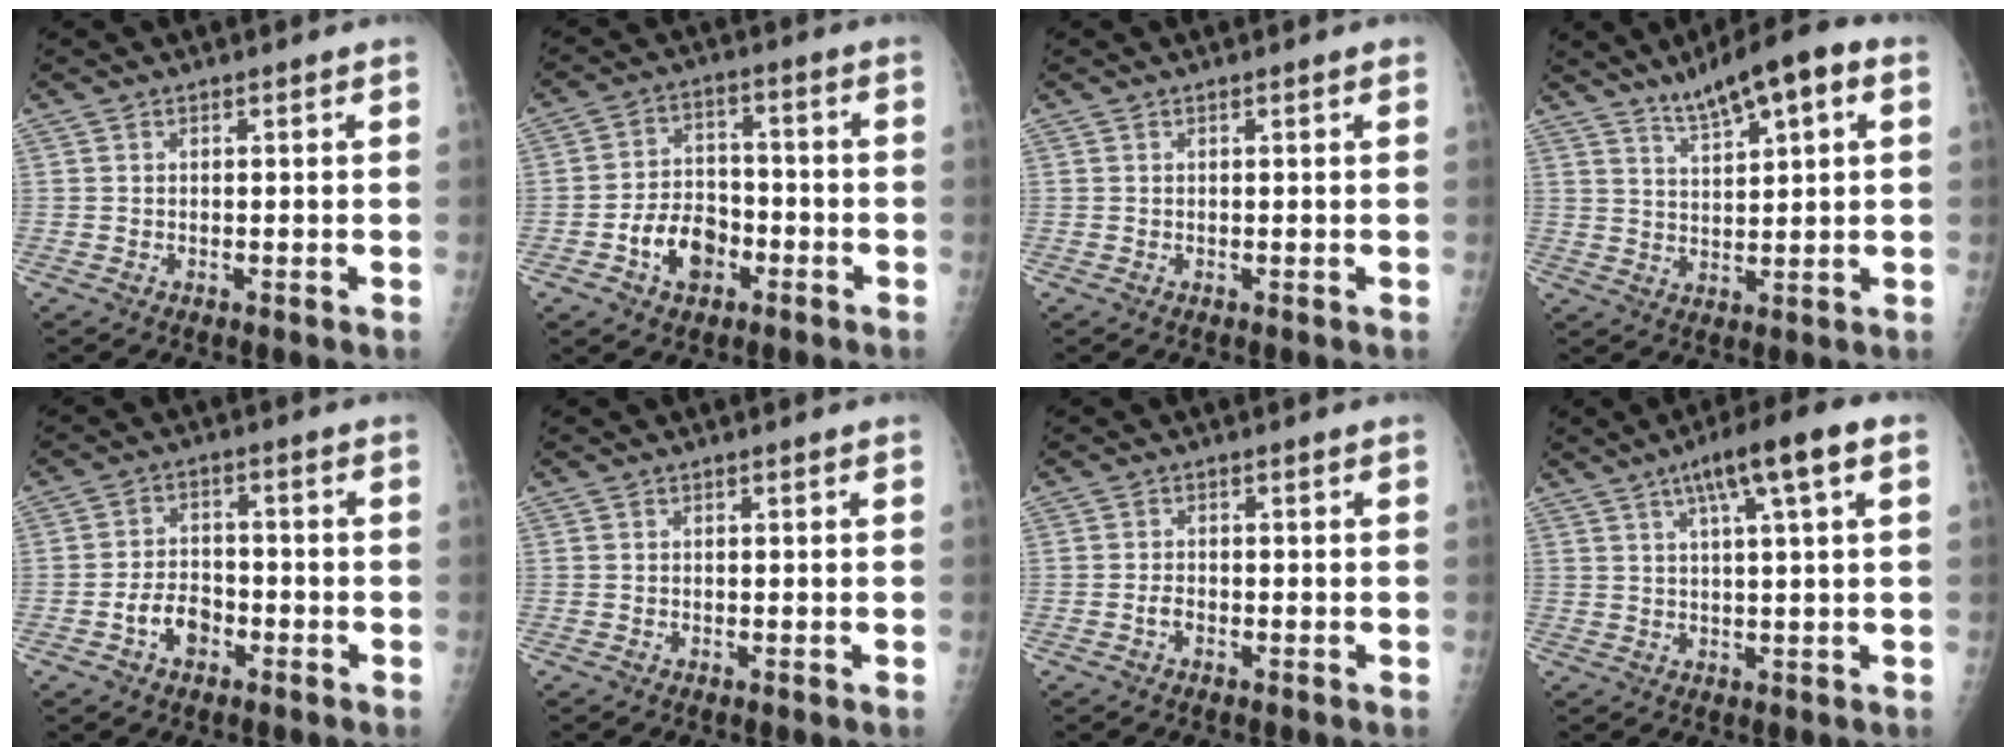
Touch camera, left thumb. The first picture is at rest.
{"total": 9.1, "force": [-3.9, 6.4, 5.2], "torque": [-0.060, 0.032, -0.067]}
{"total": 0.5, "force": [0.2, 0.0, 0.5], "torque": [-0.009, 0.001, 0.001]}
{"total": 10.4, "force": [5.7, 2.6, 8.4], "torque": [-0.119, -0.004, 0.089]}
{"total": 5.7, "force": [-2.7, 3.9, 3.2], "torque": [-0.040, 0.029, -0.048]}
{"total": 0.0}
{"total": 1.5, "force": [-0.8, 0.9, 0.9], "torque": [-0.013, 0.008, -0.016]}
{"total": 9.8, "force": [4.4, 0.9, 8.8], "torque": [-0.147, 0.012, 0.065]}